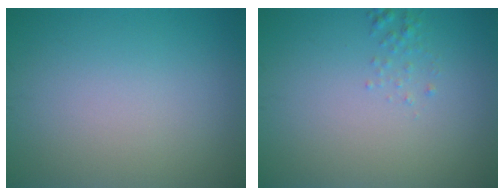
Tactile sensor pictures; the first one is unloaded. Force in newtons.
{"total": 0.8, "press": 0.8, "slide": 0.1}